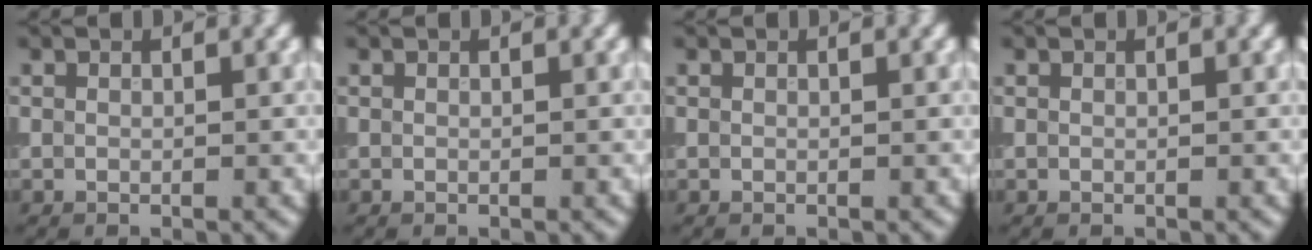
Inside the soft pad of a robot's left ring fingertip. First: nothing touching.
{"total": 0.0}
{"total": 0.0}
{"total": 0.0}